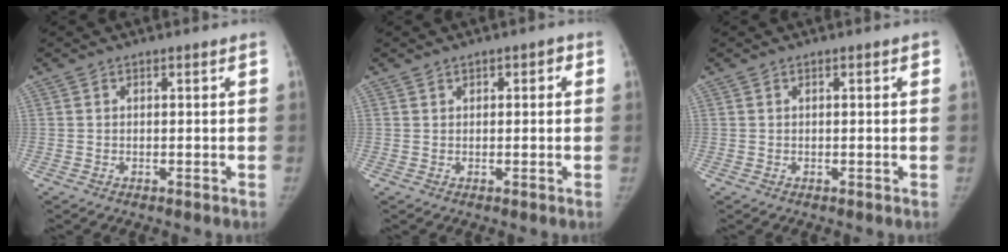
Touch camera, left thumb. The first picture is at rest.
{"total": 1.6, "force": [0.6, 1.2, 1.0], "torque": [0.000, 0.001, 0.006]}
{"total": 0.9, "force": [0.2, 0.3, 0.8], "torque": [-0.010, 0.007, 0.002]}